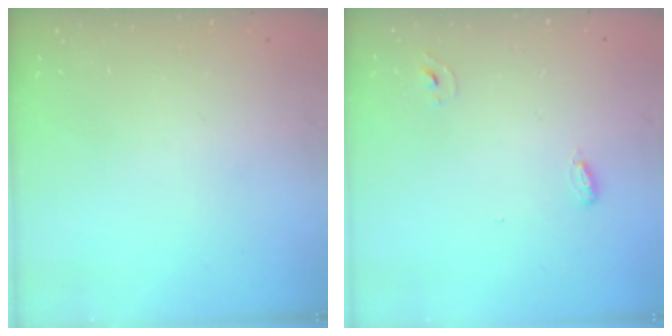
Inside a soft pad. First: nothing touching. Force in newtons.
{"total": 3.5, "press": 3.2, "slide": 1.4}